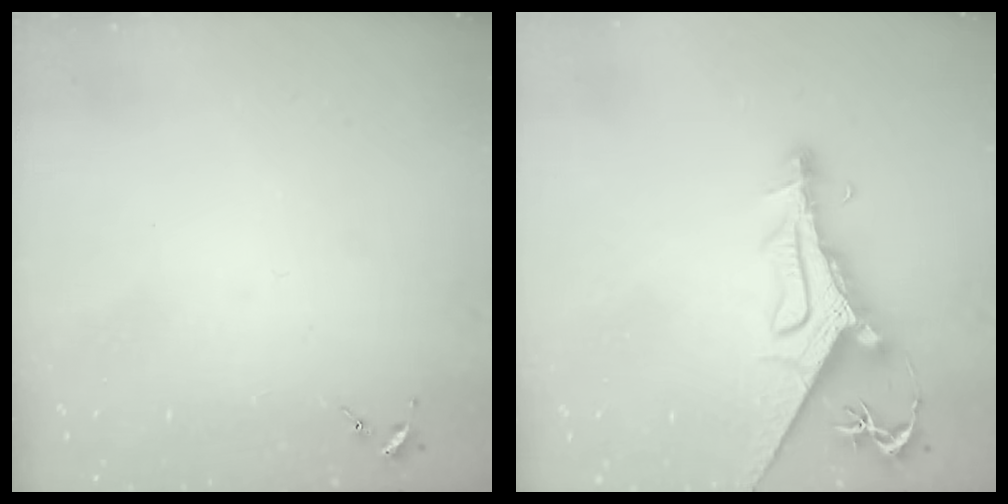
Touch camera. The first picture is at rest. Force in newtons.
{"total": 11.9, "press": 11.8, "slide": 1.3}